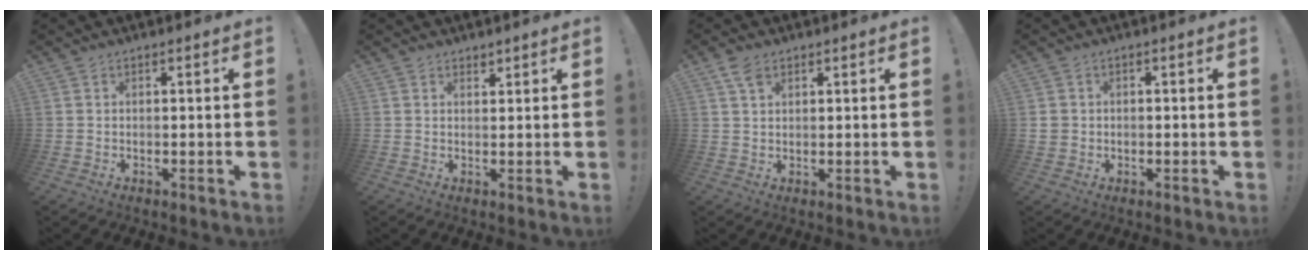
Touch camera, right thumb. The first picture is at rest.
{"total": 1.6, "force": [1.3, 0.8, 0.2], "torque": [0.009, -0.010, 0.023]}
{"total": 3.9, "force": [2.4, 2.1, 2.4], "torque": [-0.033, -0.010, 0.043]}
{"total": 2.3, "force": [-0.3, 2.1, 0.9], "torque": [-0.016, 0.006, -0.004]}